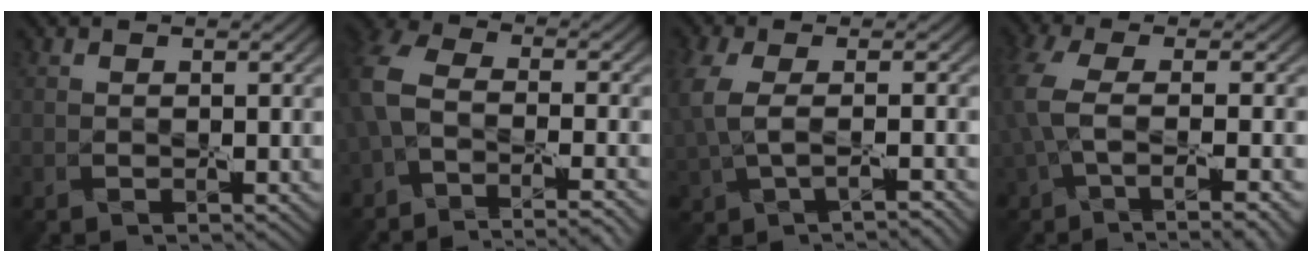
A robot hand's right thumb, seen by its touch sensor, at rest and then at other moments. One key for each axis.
{"total": 6.9, "fx": -3.1, "fy": 3.7, "fz": 5.0, "tx": -0.131, "ty": -0.001, "tz": -0.062}
{"total": 3.7, "fx": -0.2, "fy": 1.5, "fz": 3.4, "tx": -0.097, "ty": -0.005, "tz": -0.002}
{"total": 6.8, "fx": -1.5, "fy": 1.9, "fz": 6.3, "tx": -0.148, "ty": -0.005, "tz": -0.030}